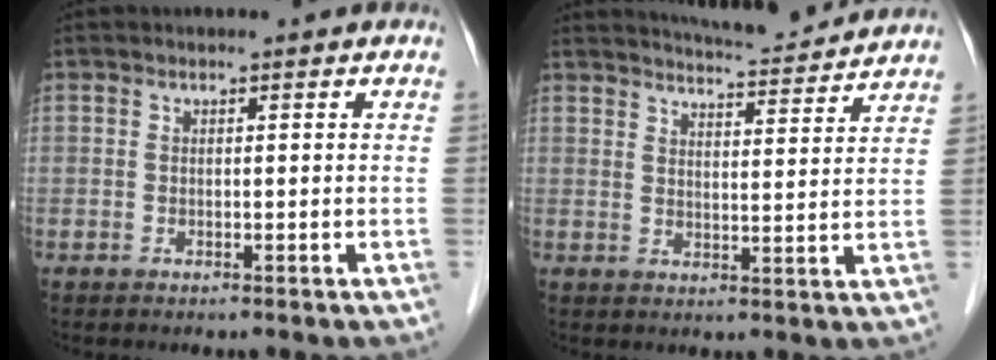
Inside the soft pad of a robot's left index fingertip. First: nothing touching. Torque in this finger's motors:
{"motor_torque": [0.25, -0.45, 0.09, 0.04]}